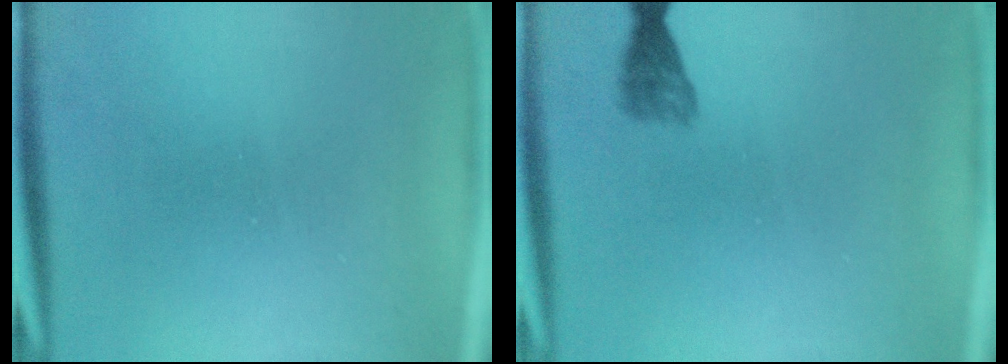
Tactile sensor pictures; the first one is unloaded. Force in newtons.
{"total": 2.4}